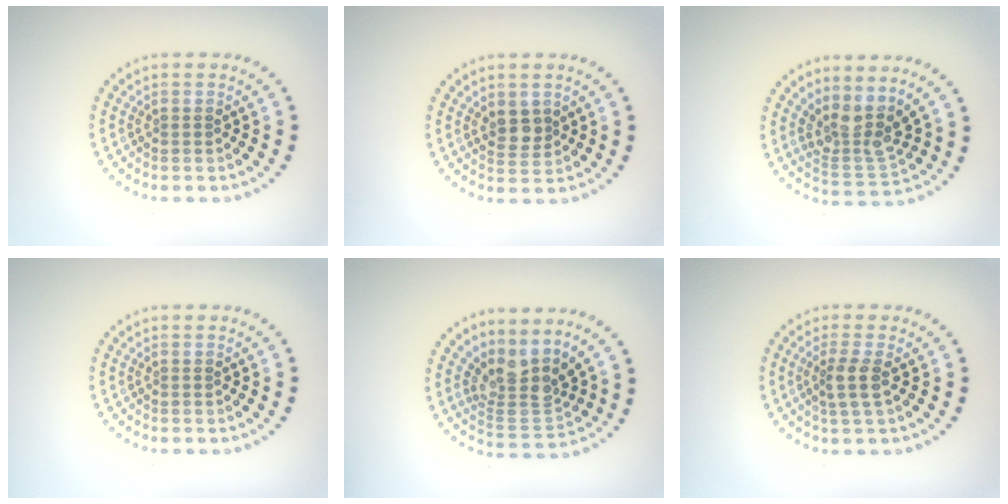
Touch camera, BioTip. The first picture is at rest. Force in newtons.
{"total": 1.9, "press": 1.8, "slide": 0.7}
{"total": 3.7, "press": 2.8, "slide": 2.4}
{"total": 0.0}
{"total": 3.8, "press": 2.6, "slide": 2.8}
{"total": 2.1, "press": 1.8, "slide": 1.1}